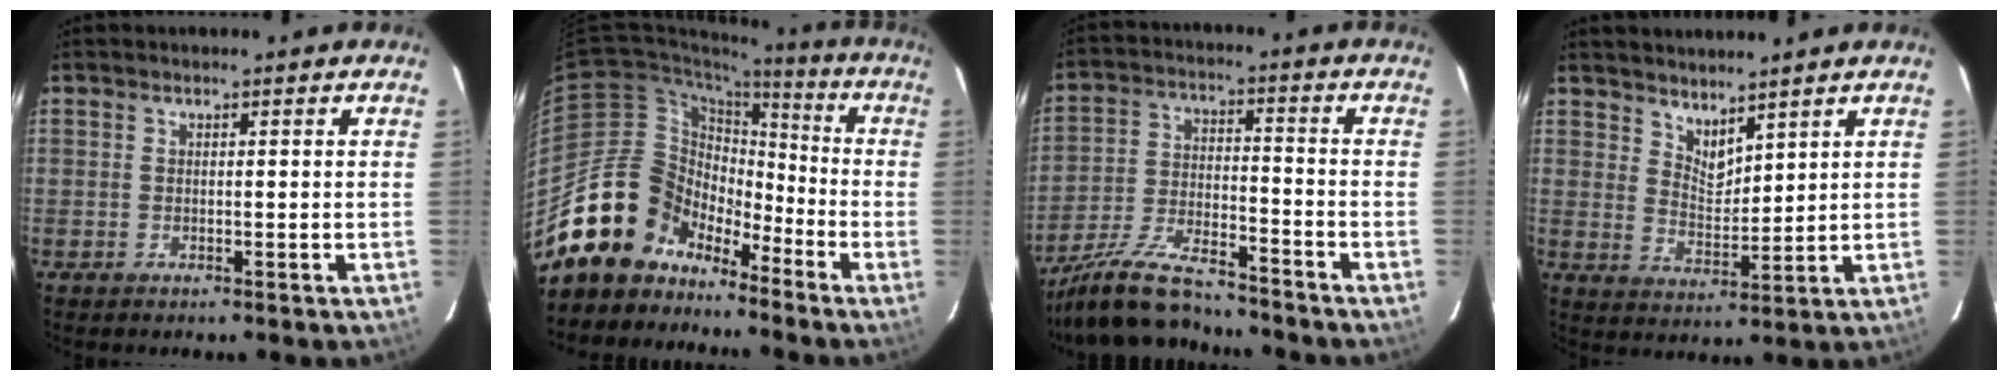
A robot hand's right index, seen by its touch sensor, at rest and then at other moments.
{"total": 15.7, "force": [-11.6, 10.0, 3.3], "torque": [-0.072, 0.039, -0.203]}
{"total": 15.6, "force": [-13.5, 3.3, 7.0], "torque": [-0.155, -0.022, -0.240]}
{"total": 5.2, "force": [4.5, 1.9, 1.8], "torque": [-0.024, -0.005, 0.084]}